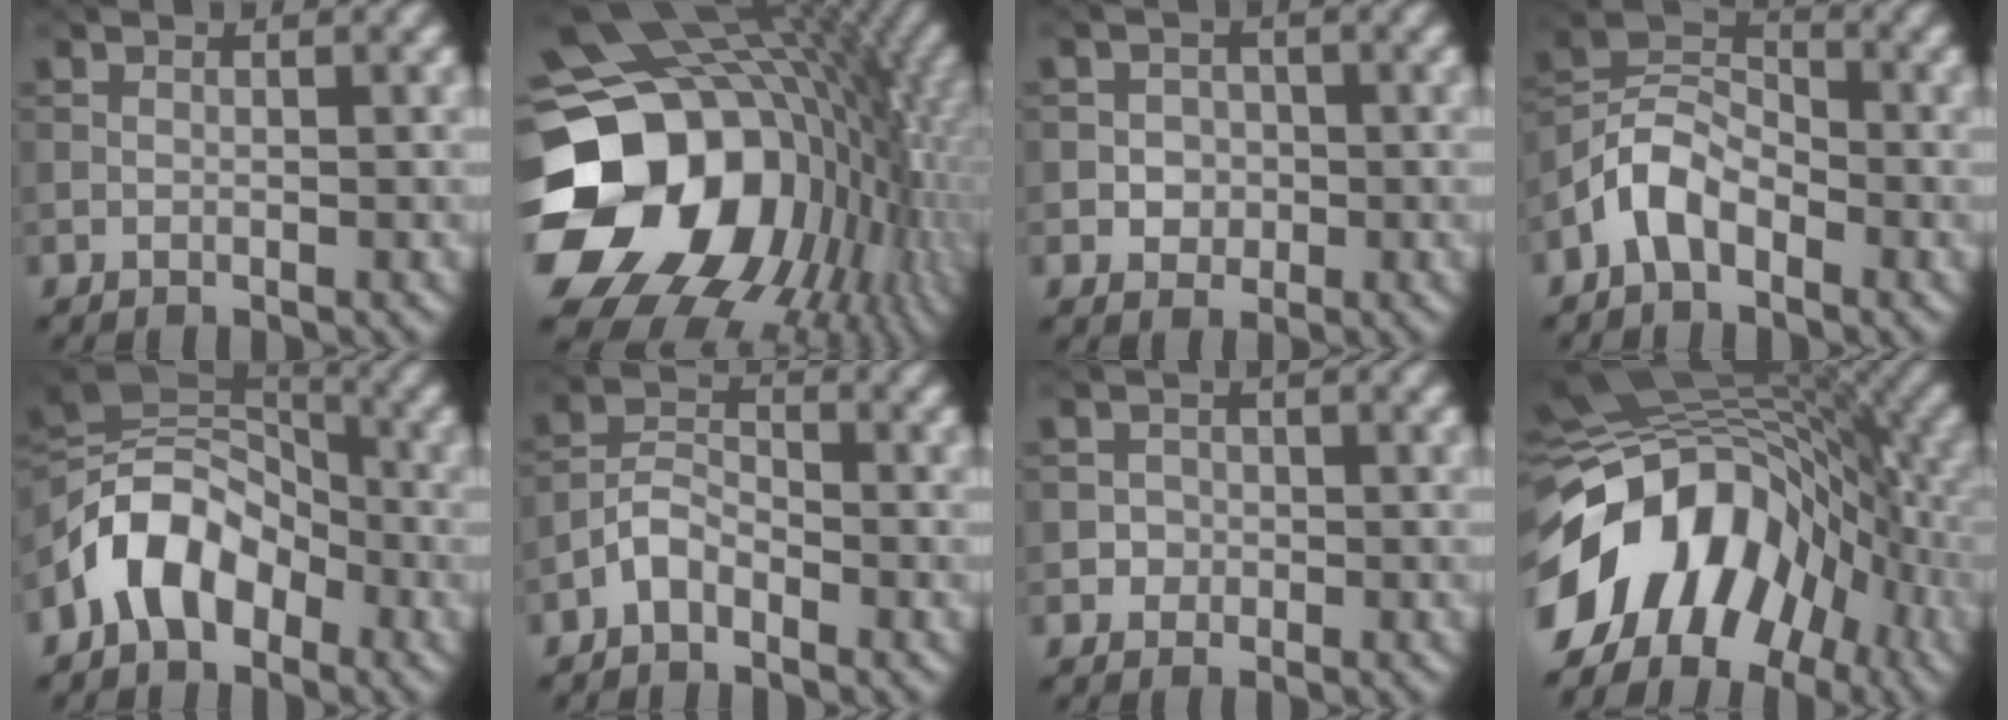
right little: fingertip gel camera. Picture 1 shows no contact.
{"total": 19.2, "force": [-1.7, 14.7, 12.3], "torque": [-0.238, -0.009, -0.016]}
{"total": 2.3, "force": [-0.3, 2.1, 0.7], "torque": [0.003, -0.001, -0.017]}
{"total": 4.7, "force": [-2.7, 2.8, 2.7], "torque": [-0.053, 0.013, -0.067]}
{"total": 7.5, "force": [-3.6, 4.8, 4.5], "torque": [-0.073, 0.013, -0.084]}
{"total": 2.5, "force": [-1.7, 1.3, 1.3], "torque": [-0.025, 0.011, -0.041]}
{"total": 1.3, "force": [-0.2, 1.3, 0.2], "torque": [0.015, -0.001, -0.006]}
{"total": 14.9, "force": [-6.2, 10.0, 9.1], "torque": [-0.155, 0.012, -0.124]}